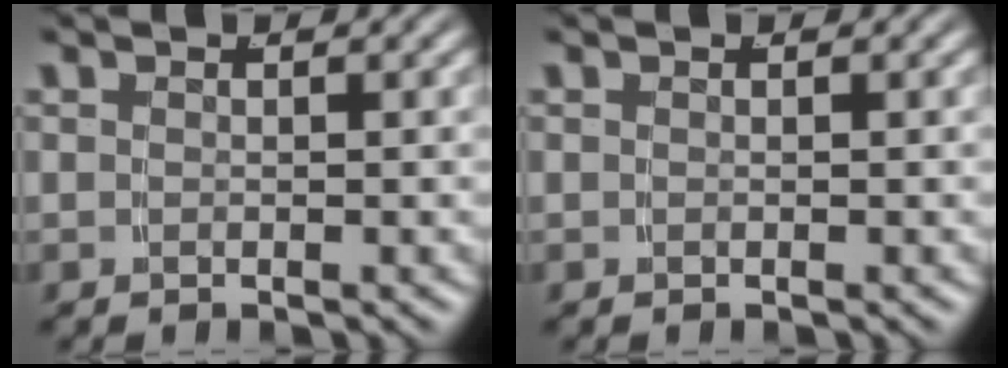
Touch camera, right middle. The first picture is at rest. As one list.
[{"total": 0.0}]